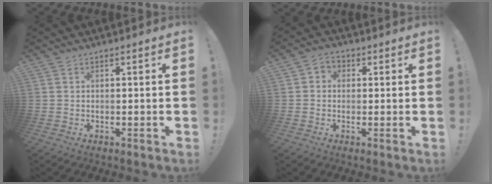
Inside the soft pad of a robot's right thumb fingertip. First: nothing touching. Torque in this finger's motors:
{"motor_torque": [0.64, 0.56, 0.45, -0.05, 0.00]}